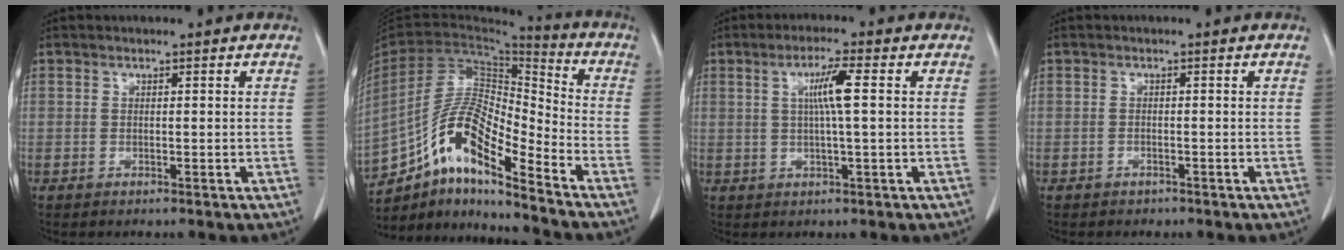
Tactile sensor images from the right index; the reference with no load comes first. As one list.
[{"total": 14.9, "force": [-10.3, 3.1, 10.3], "torque": [-0.200, 0.022, -0.183]}, {"total": 5.1, "force": [0.9, -0.3, 5.0], "torque": [-0.093, 0.002, 0.018]}, {"total": 1.2, "force": [-0.9, 0.7, 0.2], "torque": [-0.015, -0.002, -0.011]}]